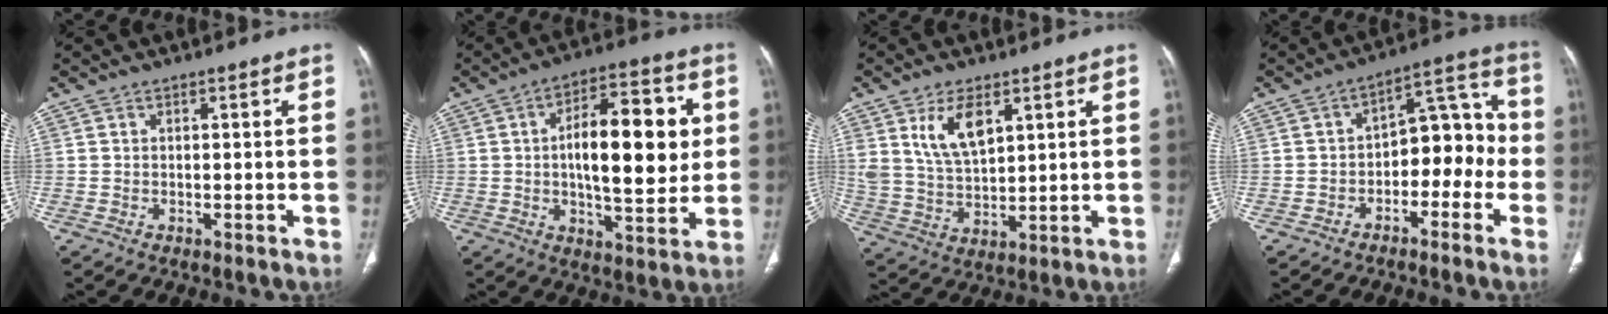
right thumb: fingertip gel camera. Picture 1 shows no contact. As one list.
[{"total": 17.8, "force": [2.0, 7.5, 16.0], "torque": [-0.214, 0.008, 0.027]}, {"total": 9.5, "force": [4.5, 4.7, 6.9], "torque": [-0.118, -0.023, 0.097]}, {"total": 11.1, "force": [-3.2, 6.9, 8.0], "torque": [-0.068, 0.055, -0.055]}]